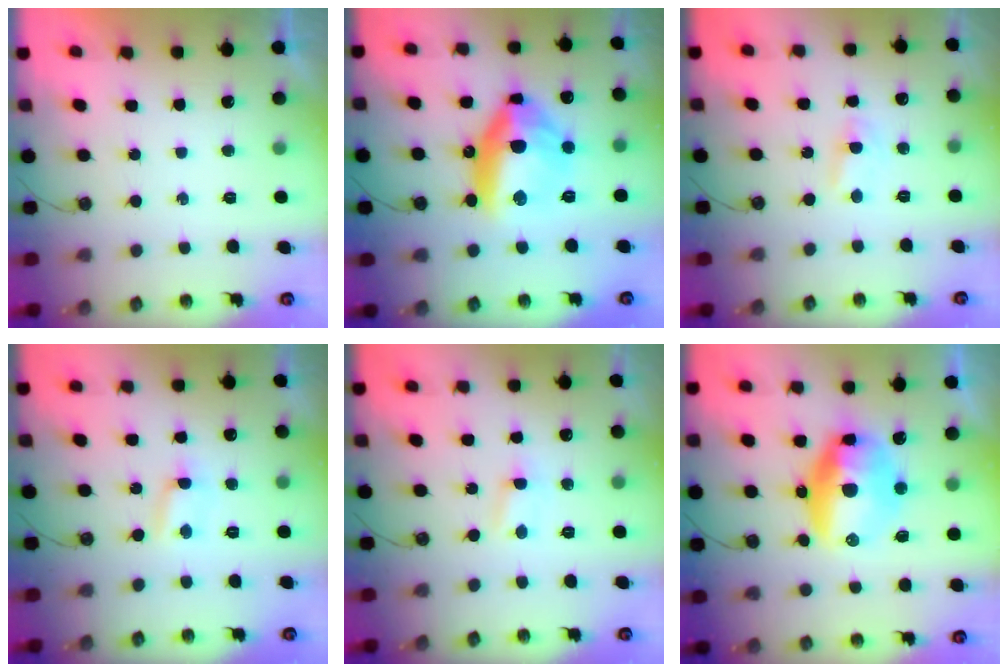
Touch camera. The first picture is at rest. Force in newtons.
{"total": 16.1, "press": 15.9, "slide": 2.9}
{"total": 2.2, "press": 2.2, "slide": 0.3}
{"total": 1.8, "press": 1.8, "slide": 0.2}
{"total": 1.9, "press": 1.8, "slide": 0.3}
{"total": 13.4, "press": 13.4, "slide": 0.9}